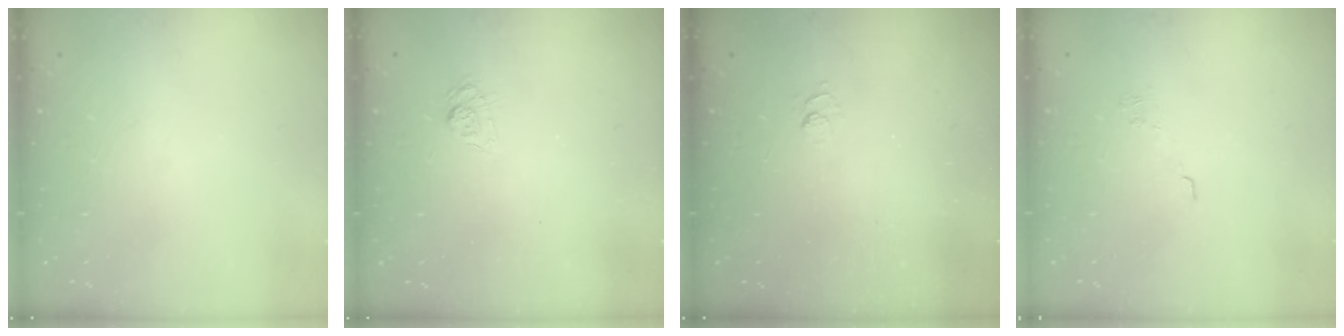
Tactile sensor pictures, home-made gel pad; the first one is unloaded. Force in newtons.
{"total": 4.5, "press": 4.2, "slide": 1.7}
{"total": 2.5, "press": 2.0, "slide": 1.4}
{"total": 6.5, "press": 6.4, "slide": 1.1}